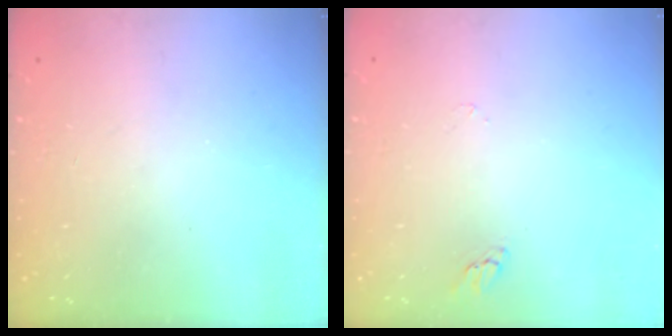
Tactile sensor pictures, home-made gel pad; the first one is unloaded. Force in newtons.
{"total": 2.5, "press": 2.5, "slide": 0.2}